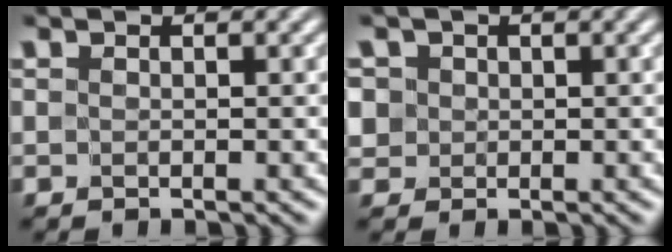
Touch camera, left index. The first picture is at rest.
{"total": 2.4, "force": [0.8, 2.2, 0.5], "torque": [-0.003, 0.014, 0.010]}